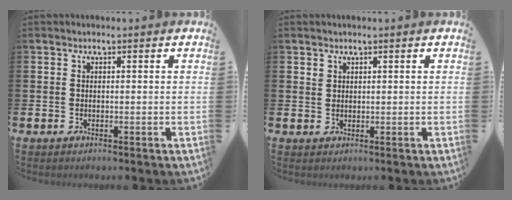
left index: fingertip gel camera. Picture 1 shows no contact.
{"total": 1.3, "force": [1.1, 0.7, 0.1], "torque": [0.008, -0.001, 0.018]}